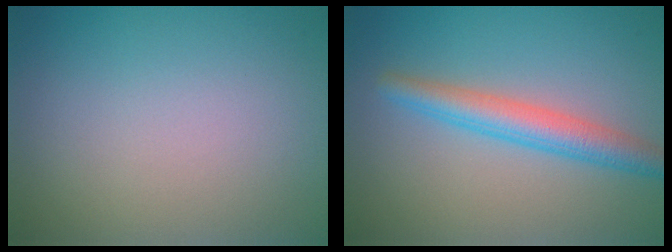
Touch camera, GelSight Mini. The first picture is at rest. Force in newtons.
{"total": 3.7, "press": 3.7, "slide": 0.1}